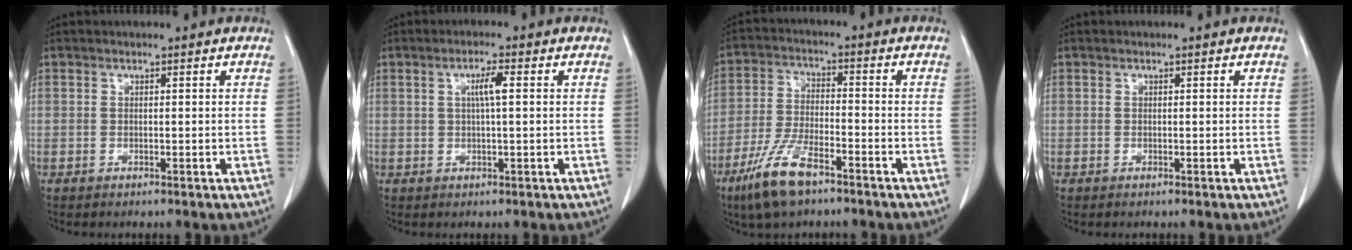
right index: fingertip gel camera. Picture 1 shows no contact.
{"total": 3.0, "force": [0.6, 0.0, 2.9], "torque": [-0.054, 0.001, 0.011]}
{"total": 9.7, "force": [-6.5, 2.4, 6.8], "torque": [-0.144, -0.017, -0.121]}
{"total": 0.0}